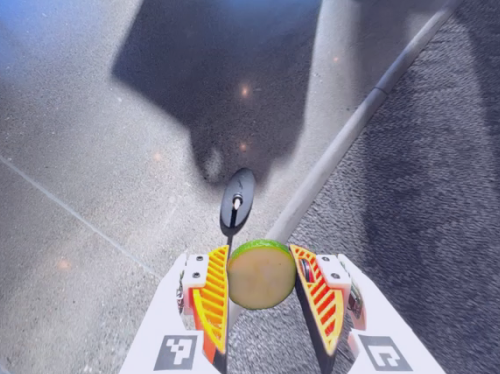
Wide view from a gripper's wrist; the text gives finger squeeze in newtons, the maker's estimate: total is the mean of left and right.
{"total": 11.4, "left": 11.7, "right": 11.0}